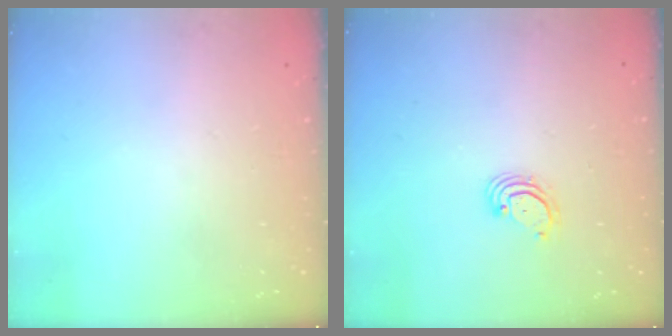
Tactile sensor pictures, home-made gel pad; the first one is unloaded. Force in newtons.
{"total": 3.0, "press": 3.0, "slide": 0.3}